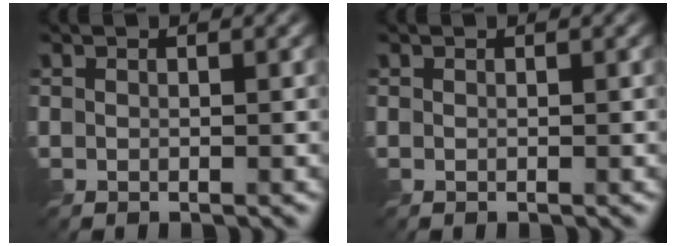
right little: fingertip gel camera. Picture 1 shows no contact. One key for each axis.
{"total": 0.0}